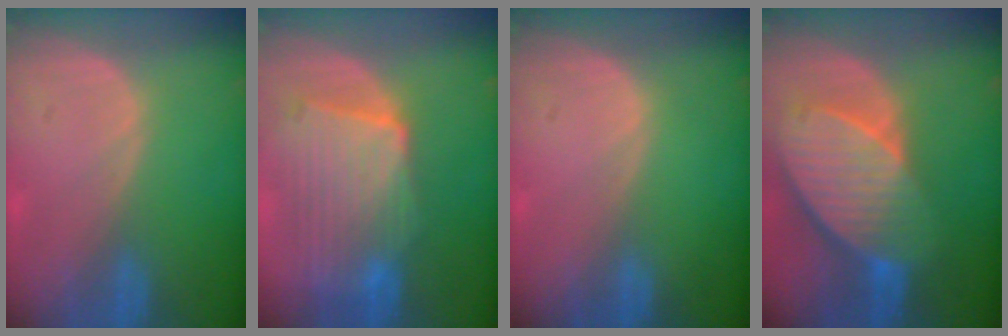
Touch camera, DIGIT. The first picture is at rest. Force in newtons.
{"total": 10.3, "press": 9.1, "slide": 4.9}
{"total": 0.0}
{"total": 10.3, "press": 9.0, "slide": 5.0}